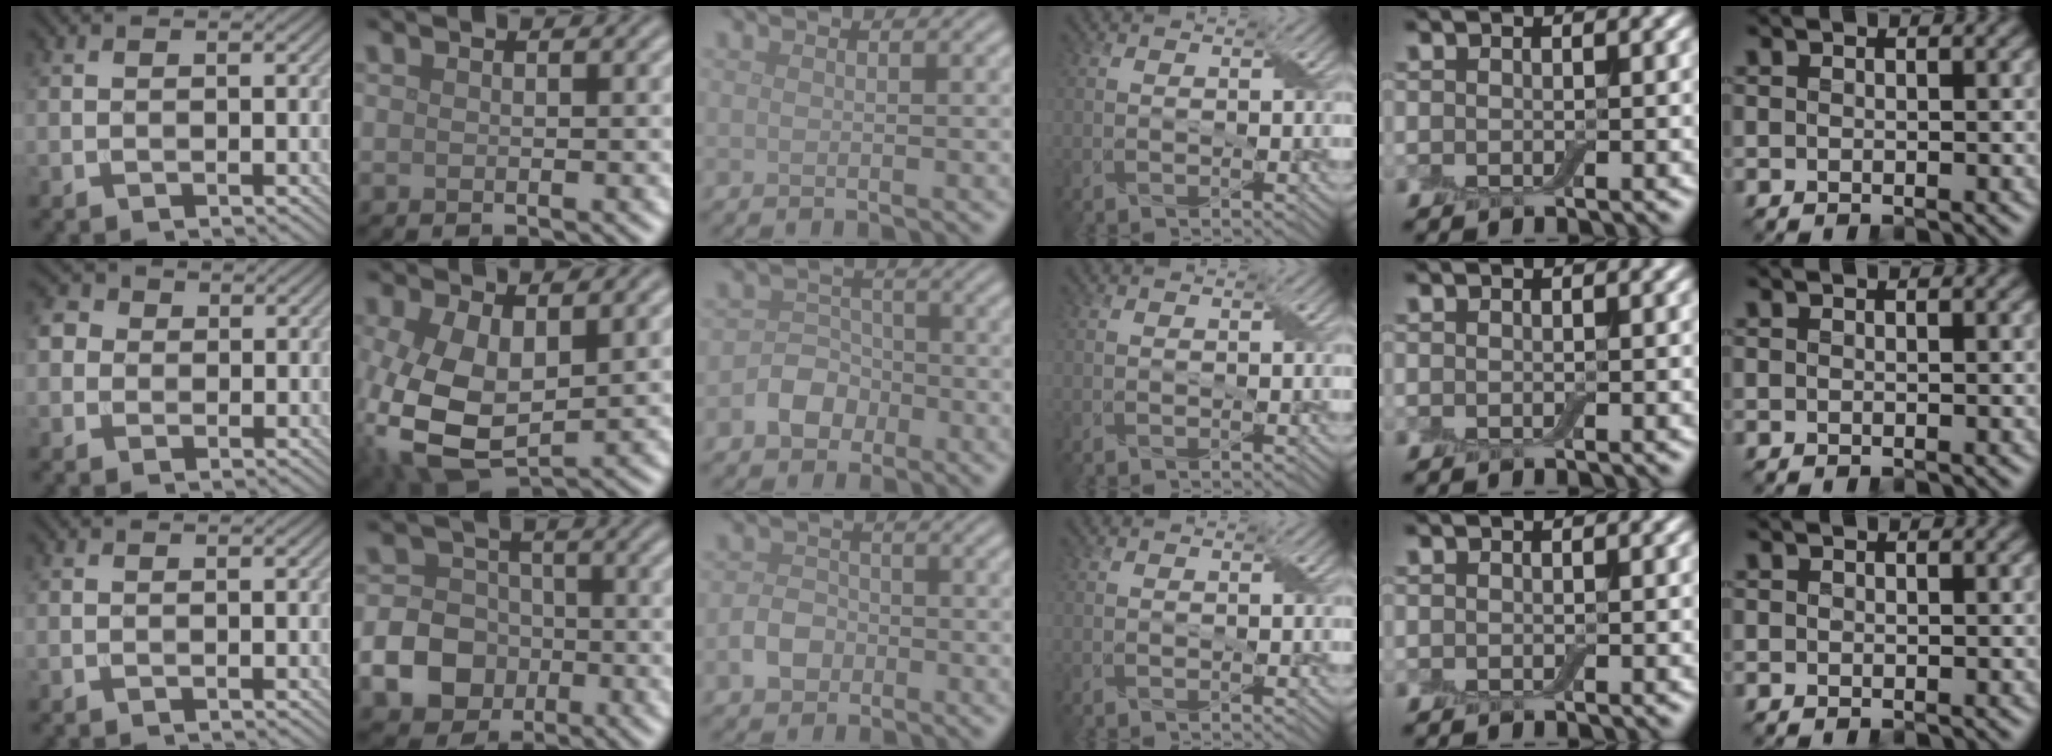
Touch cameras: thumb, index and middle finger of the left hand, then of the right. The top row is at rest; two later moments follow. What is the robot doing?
{"motion": "fold", "object": "aluminum foil"}